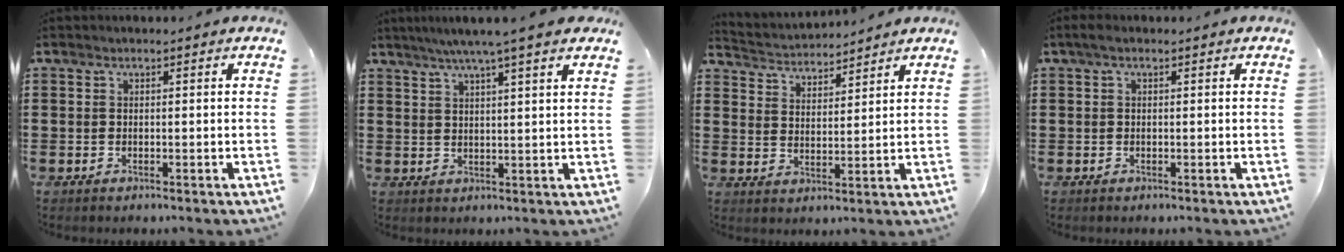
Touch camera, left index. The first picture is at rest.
{"total": 5.2, "force": [4.0, -0.6, 3.2], "torque": [-0.073, -0.008, 0.070]}
{"total": 3.1, "force": [3.1, 0.4, -0.4], "torque": [-0.009, -0.018, 0.052]}
{"total": 1.0, "force": [-0.3, 0.3, 0.8], "torque": [-0.015, -0.001, -0.006]}